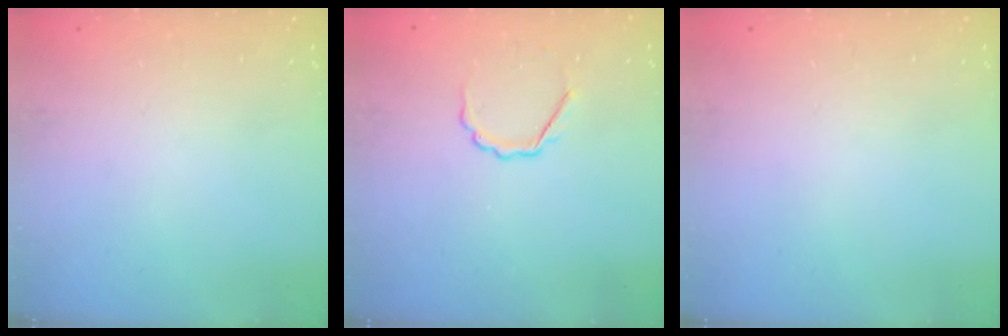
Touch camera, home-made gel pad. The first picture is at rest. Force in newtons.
{"total": 3.8, "press": 3.8, "slide": 0.7}
{"total": 0.0}